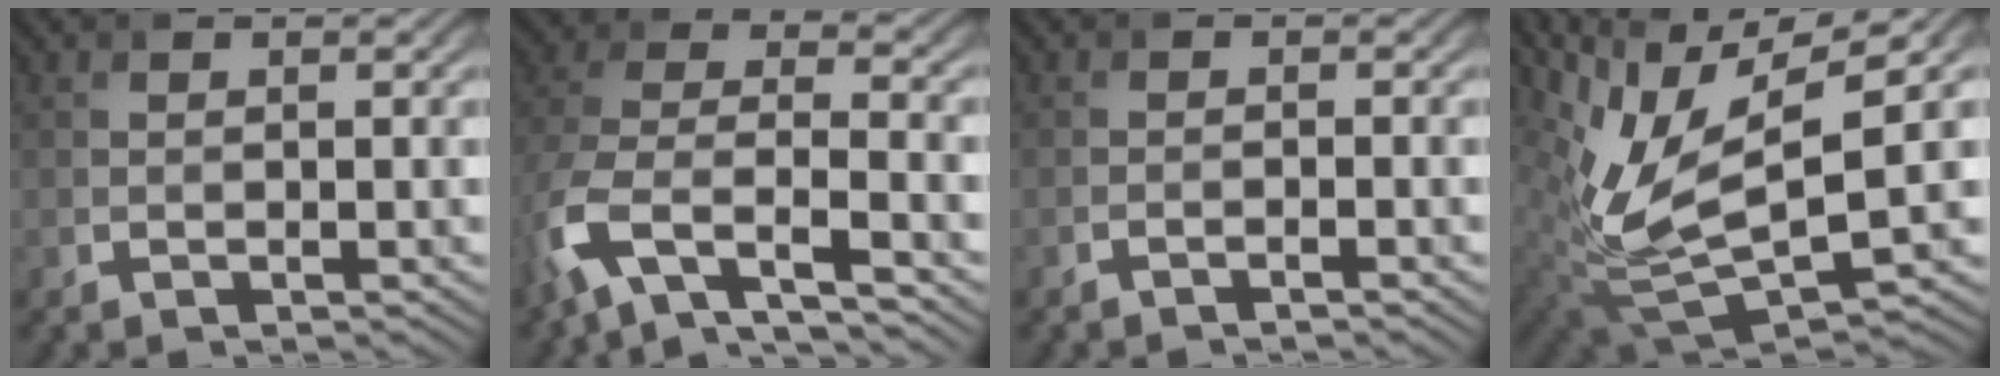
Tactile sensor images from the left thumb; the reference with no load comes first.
{"total": 10.8, "force": [-5.6, 5.0, 7.9], "torque": [-0.184, -0.022, -0.109]}
{"total": 0.9, "force": [-0.9, 0.1, 0.2], "torque": [0.002, 0.002, -0.023]}
{"total": 12.6, "force": [2.6, 4.7, 11.3], "torque": [-0.248, -0.009, 0.060]}